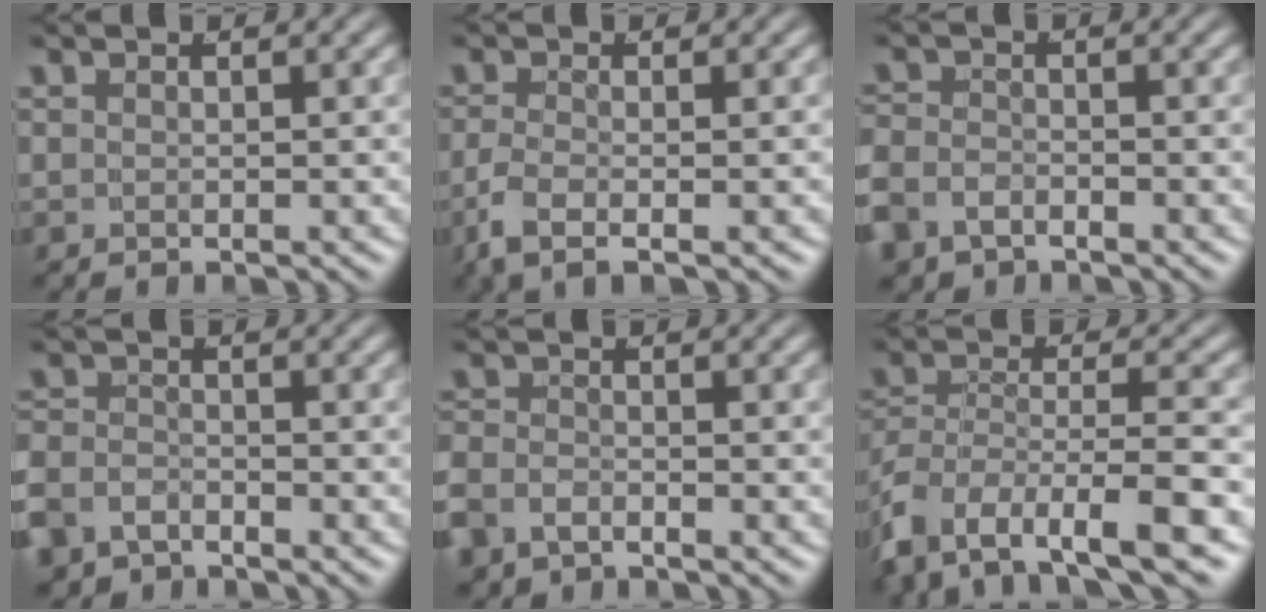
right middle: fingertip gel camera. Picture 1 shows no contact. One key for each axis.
{"total": 2.8, "fx": -1.5, "fy": 0.6, "fz": 2.3, "tx": -0.059, "ty": -0.013, "tz": -0.018}
{"total": 3.5, "fx": -2.2, "fy": 2.6, "fz": 1.0, "tx": -0.045, "ty": -0.025, "tz": -0.029}
{"total": 4.4, "fx": -2.9, "fy": 3.0, "fz": 1.1, "tx": -0.045, "ty": -0.028, "tz": -0.044}
{"total": 3.0, "fx": -1.8, "fy": 2.2, "fz": 1.0, "tx": -0.041, "ty": -0.020, "tz": -0.026}
{"total": 8.0, "fx": -4.0, "fy": 4.5, "fz": 5.2, "tx": -0.140, "ty": -0.042, "tz": -0.050}